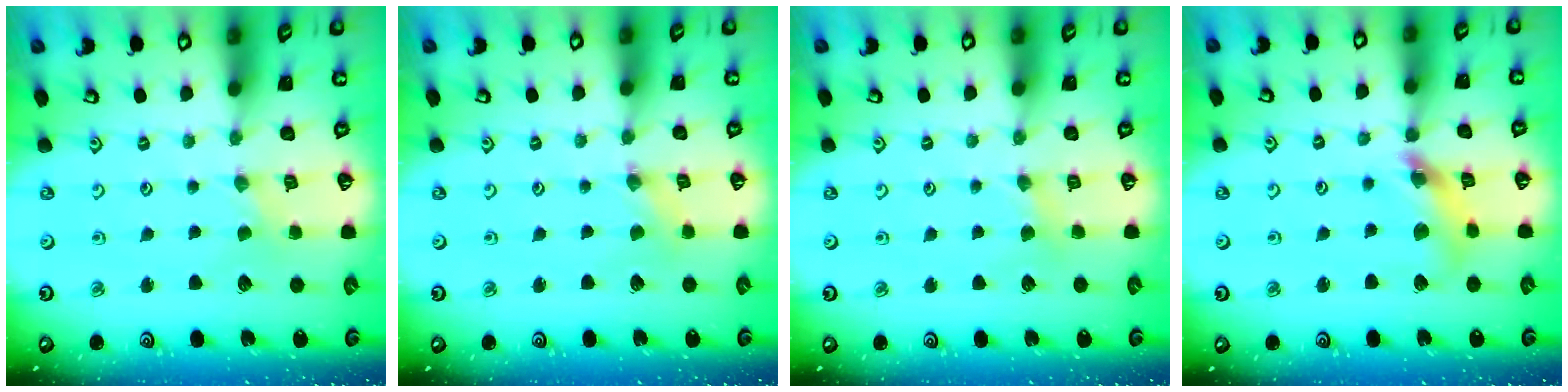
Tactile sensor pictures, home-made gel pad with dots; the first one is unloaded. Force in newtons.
{"total": 0.0}
{"total": 1.9, "press": 1.9, "slide": 0.4}
{"total": 11.4, "press": 11.4, "slide": 1.3}